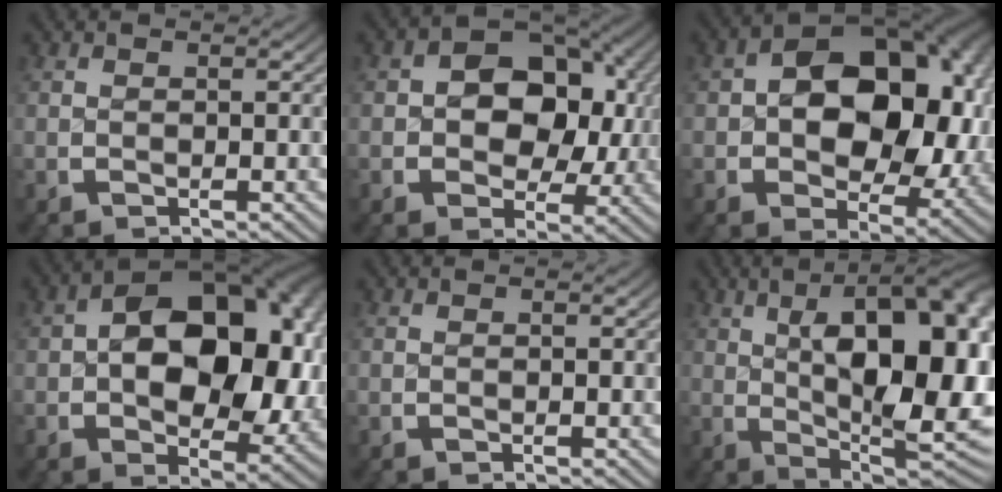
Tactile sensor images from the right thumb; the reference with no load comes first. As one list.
[{"total": 10.0, "force": [0.6, 7.3, 6.8], "torque": [-0.115, -0.011, 0.008]}, {"total": 15.5, "force": [0.9, 10.3, 11.6], "torque": [-0.181, -0.021, 0.019]}, {"total": 17.5, "force": [0.8, 11.2, 13.4], "torque": [-0.196, -0.029, 0.023]}, {"total": 0.0}, {"total": 18.8, "force": [0.9, 10.4, 15.7], "torque": [-0.228, -0.045, 0.040]}]